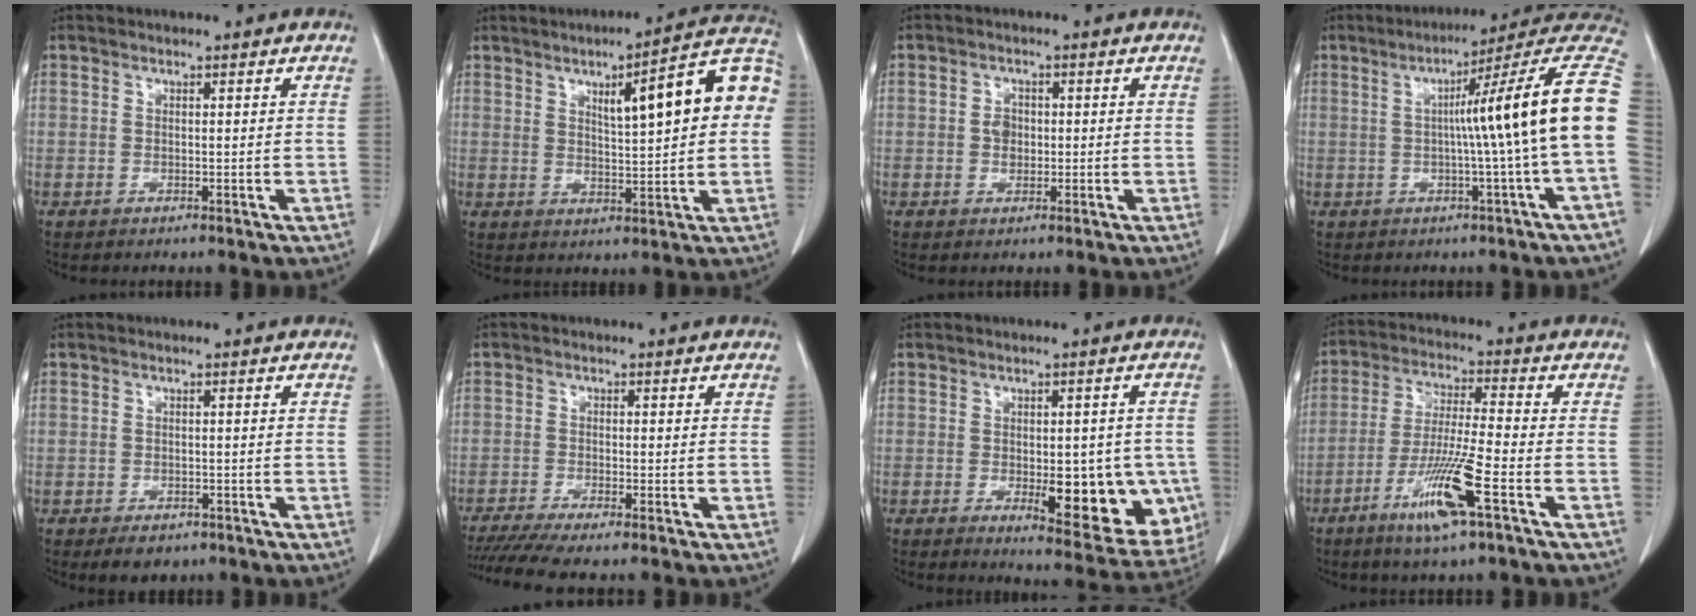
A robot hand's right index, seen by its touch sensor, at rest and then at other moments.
{"total": 13.8, "force": [3.1, 2.2, 13.3], "torque": [-0.178, 0.032, 0.040]}
{"total": 2.4, "force": [0.0, 1.9, 1.4], "torque": [-0.021, 0.004, 0.000]}
{"total": 16.7, "force": [0.5, -1.8, 16.6], "torque": [-0.209, 0.029, -0.005]}
{"total": 3.3, "force": [-2.3, 1.9, 1.4], "torque": [-0.015, 0.000, -0.025]}
{"total": 6.6, "force": [-5.5, -0.5, 3.6], "torque": [-0.056, -0.016, -0.094]}
{"total": 13.3, "force": [-3.3, 5.3, 11.7], "torque": [-0.107, 0.002, -0.024]}
{"total": 10.9, "force": [-5.3, -0.1, 9.6], "torque": [-0.187, -0.019, -0.103]}